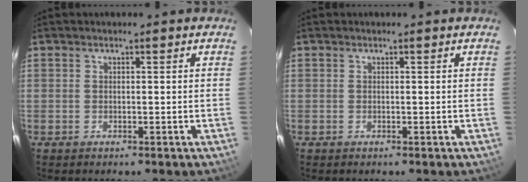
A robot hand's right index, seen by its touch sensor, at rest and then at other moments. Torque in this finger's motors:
{"motor_torque": [0.00, 0.00, 0.00, 0.00]}